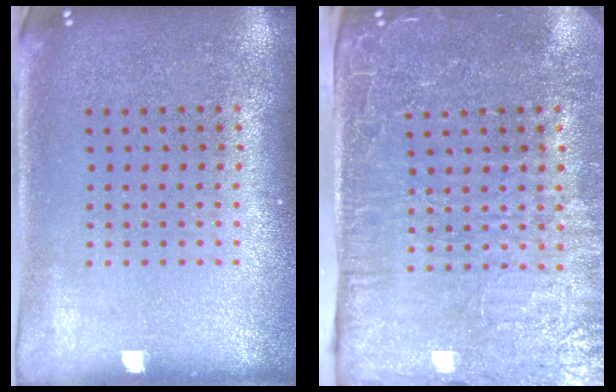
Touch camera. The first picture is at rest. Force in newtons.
{"total": 4.7, "press": 4.0, "slide": 2.4}